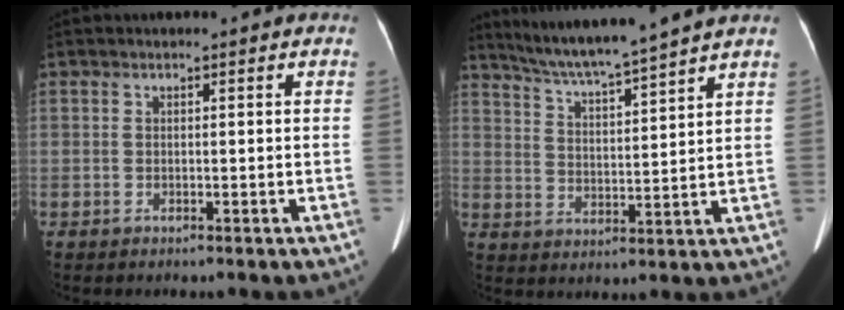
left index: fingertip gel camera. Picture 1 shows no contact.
{"total": 12.0, "force": [10.8, -1.4, 5.2], "torque": [-0.092, 0.011, 0.176]}